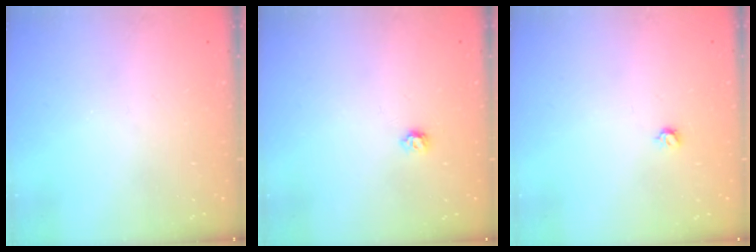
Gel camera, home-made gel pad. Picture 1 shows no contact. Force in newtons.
{"total": 4.0, "press": 3.9, "slide": 0.6}
{"total": 3.7, "press": 3.6, "slide": 0.7}